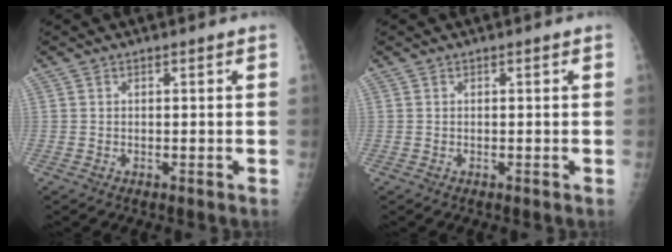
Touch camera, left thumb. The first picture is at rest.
{"total": 0.0}